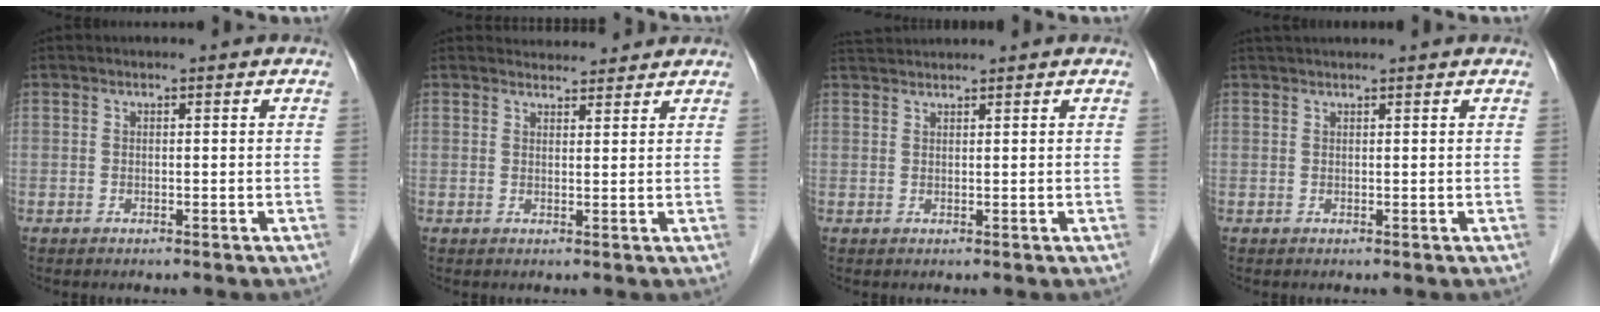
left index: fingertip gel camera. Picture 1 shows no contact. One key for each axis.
{"total": 4.3, "fx": 4.2, "fy": 1.0, "fz": 0.1, "tx": -0.005, "ty": 0.012, "tz": 0.052}
{"total": 3.5, "fx": 3.4, "fy": -0.5, "fz": 0.6, "tx": -0.011, "ty": 0.026, "tz": 0.065}
{"total": 5.5, "fx": 5.1, "fy": -0.1, "fz": 1.9, "tx": -0.022, "ty": 0.034, "tz": 0.069}